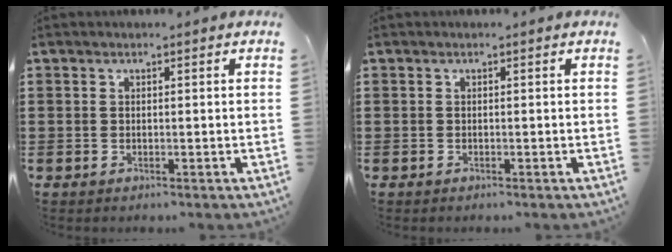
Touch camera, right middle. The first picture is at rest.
{"total": 0.0}